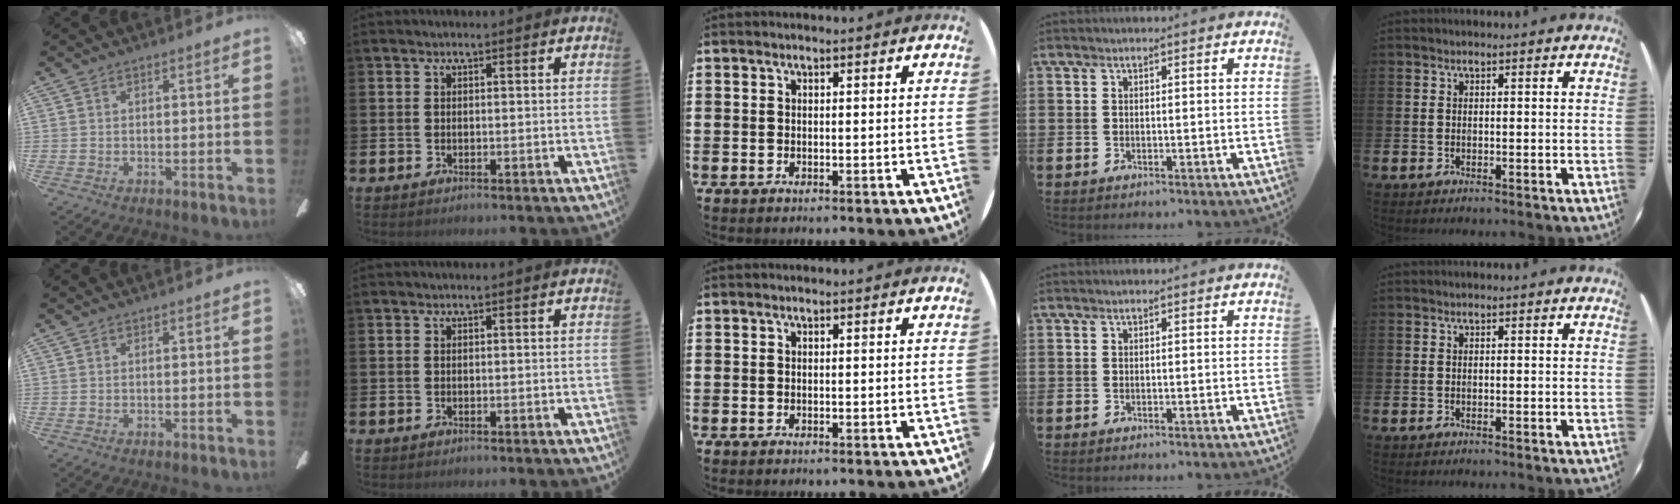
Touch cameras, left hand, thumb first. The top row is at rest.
{}